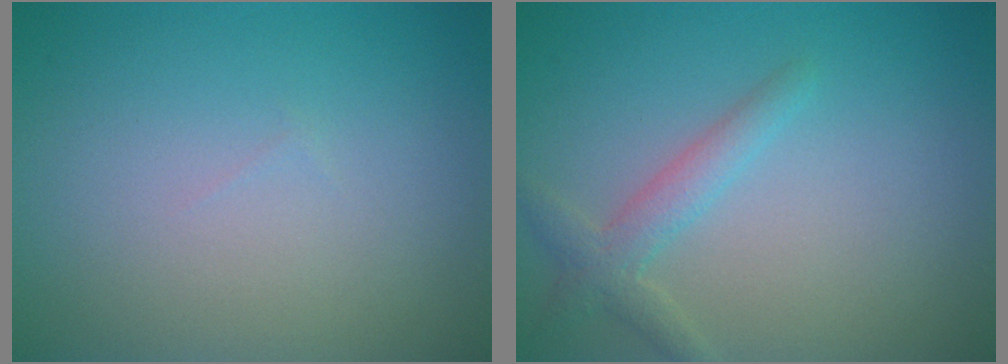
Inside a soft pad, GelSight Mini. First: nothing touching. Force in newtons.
{"total": 2.3, "press": 2.3, "slide": 0.0}